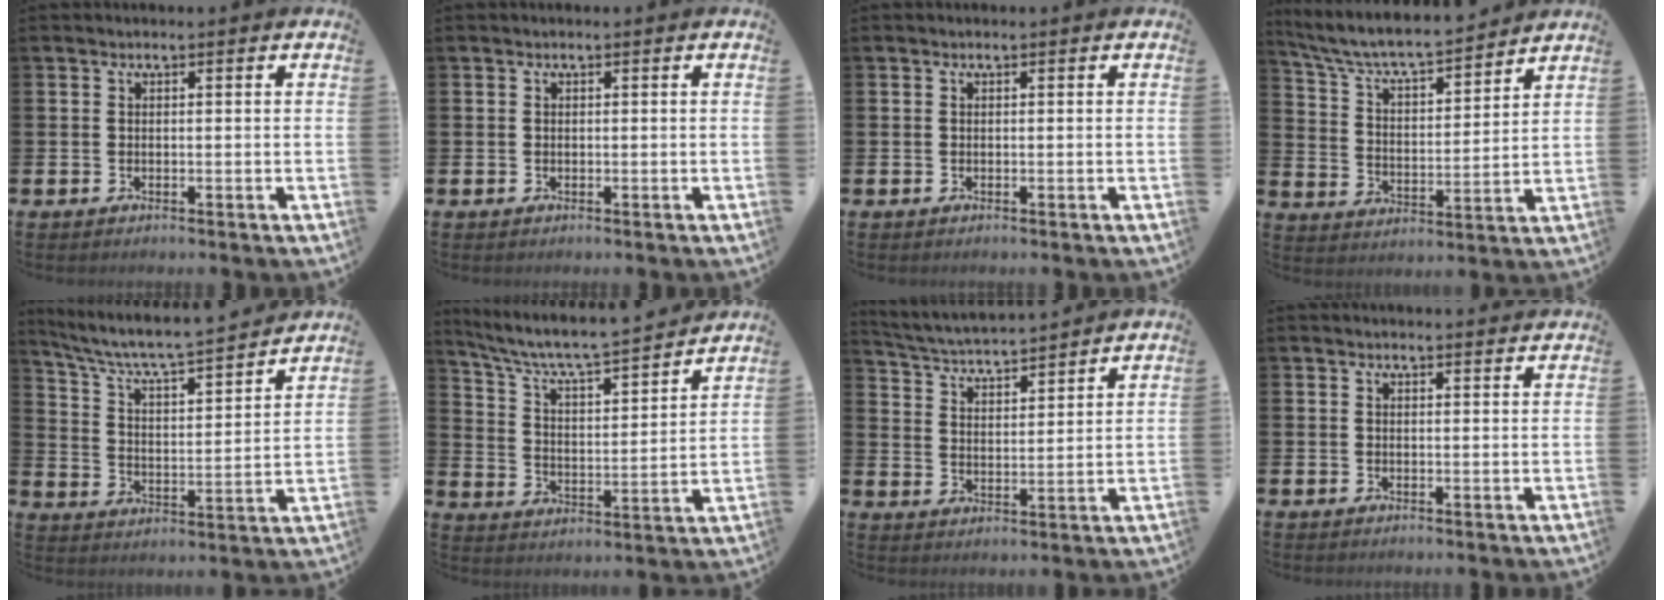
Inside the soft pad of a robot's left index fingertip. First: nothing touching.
{"total": 0.0}
{"total": 0.0}
{"total": 7.3, "force": [6.9, 0.8, 2.2], "torque": [-0.075, -0.056, 0.115]}
{"total": 6.7, "force": [6.3, 0.6, 2.3], "torque": [-0.076, -0.052, 0.102]}
{"total": 6.9, "force": [6.4, 0.7, 2.5], "torque": [-0.081, -0.050, 0.105]}
{"total": 4.6, "force": [4.5, 0.0, 0.5], "torque": [-0.033, -0.038, 0.077]}
{"total": 1.3, "force": [1.3, 0.0, 0.0], "torque": [0.007, -0.006, 0.022]}